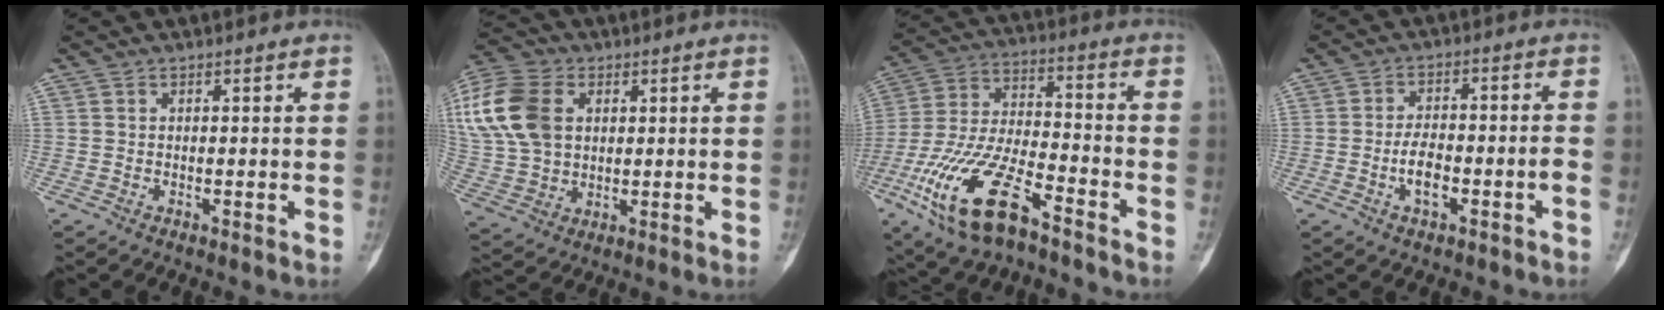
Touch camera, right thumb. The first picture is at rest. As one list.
[{"total": 18.1, "force": [4.7, 12.9, 11.8], "torque": [-0.261, 0.009, 0.090]}, {"total": 19.7, "force": [-10.9, 7.9, 14.4], "torque": [-0.302, 0.044, -0.202]}, {"total": 6.6, "force": [-2.7, 2.5, 5.5], "torque": [-0.096, 0.027, -0.044]}]